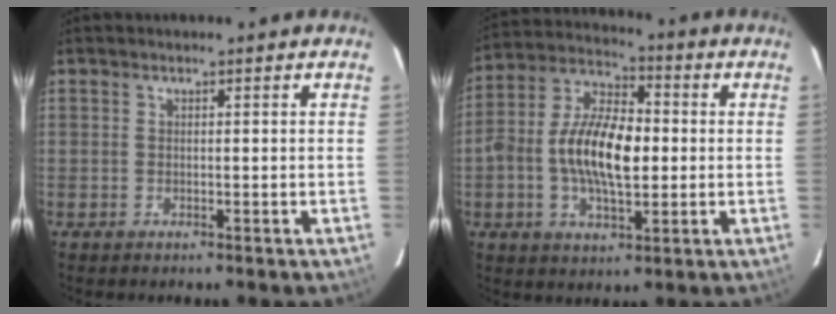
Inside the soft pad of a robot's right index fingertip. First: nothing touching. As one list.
[{"total": 14.1, "force": [-0.9, 7.0, 12.2], "torque": [-0.237, 0.017, -0.022]}]